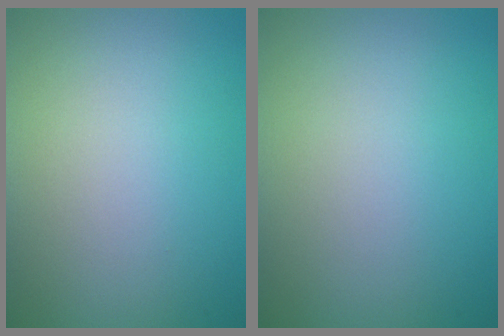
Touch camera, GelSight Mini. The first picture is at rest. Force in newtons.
{"total": 0.0}